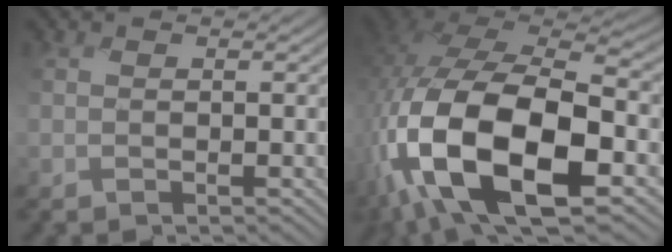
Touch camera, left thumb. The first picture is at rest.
{"total": 18.1, "force": [-5.8, 9.3, 14.4], "torque": [-0.326, -0.037, -0.090]}